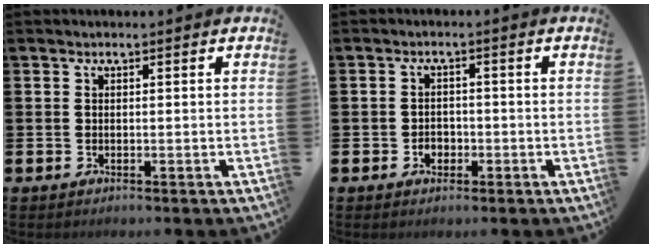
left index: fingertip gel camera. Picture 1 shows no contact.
{"total": 2.0, "force": [-0.8, 1.6, 0.8], "torque": [-0.010, 0.000, -0.019]}